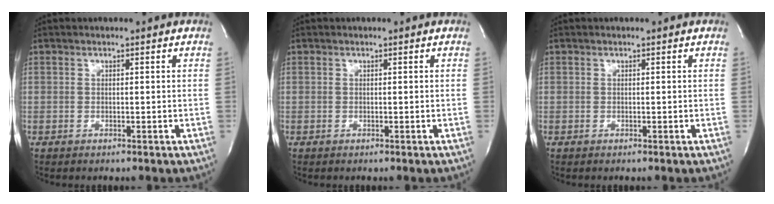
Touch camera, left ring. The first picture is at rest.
{"total": 0.0}
{"total": 0.0}